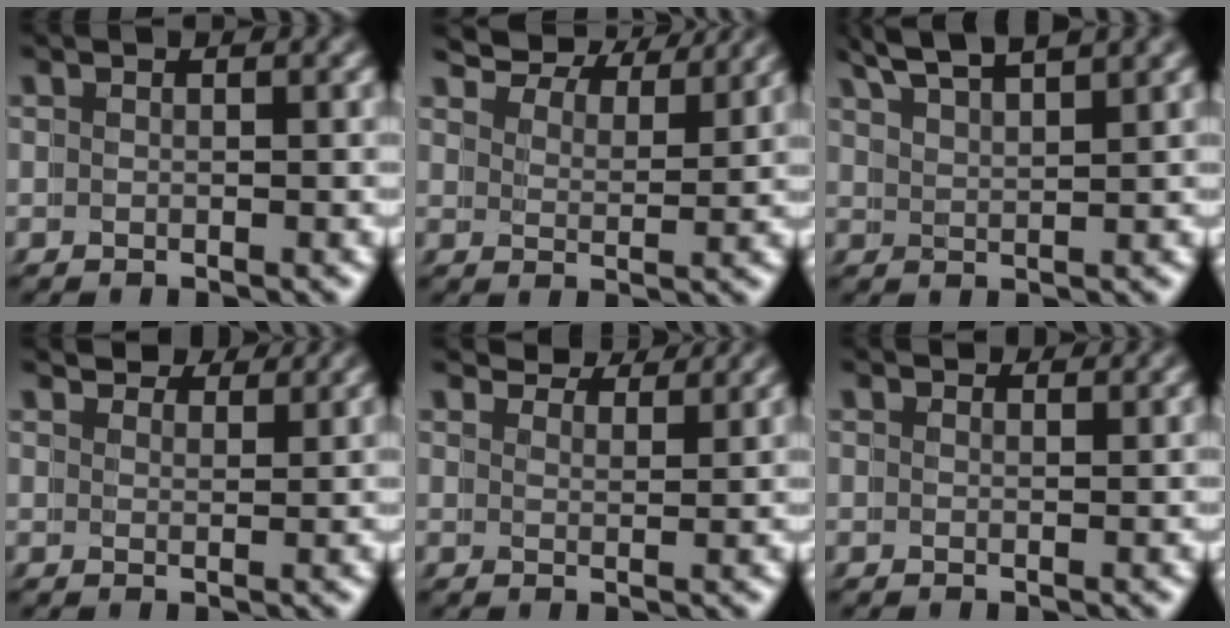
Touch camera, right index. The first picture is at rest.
{"total": 7.5, "force": [7.2, 0.8, 2.0], "torque": [-0.021, 0.028, 0.104]}
{"total": 5.4, "force": [4.9, 0.1, 2.1], "torque": [-0.040, 0.011, 0.082]}
{"total": 3.8, "force": [3.8, -0.4, 0.3], "torque": [0.008, 0.006, 0.058]}
{"total": 4.1, "force": [4.1, -0.6, 0.4], "torque": [0.006, 0.006, 0.063]}
{"total": 1.7, "force": [1.6, -0.3, 0.2], "torque": [0.003, 0.002, 0.024]}